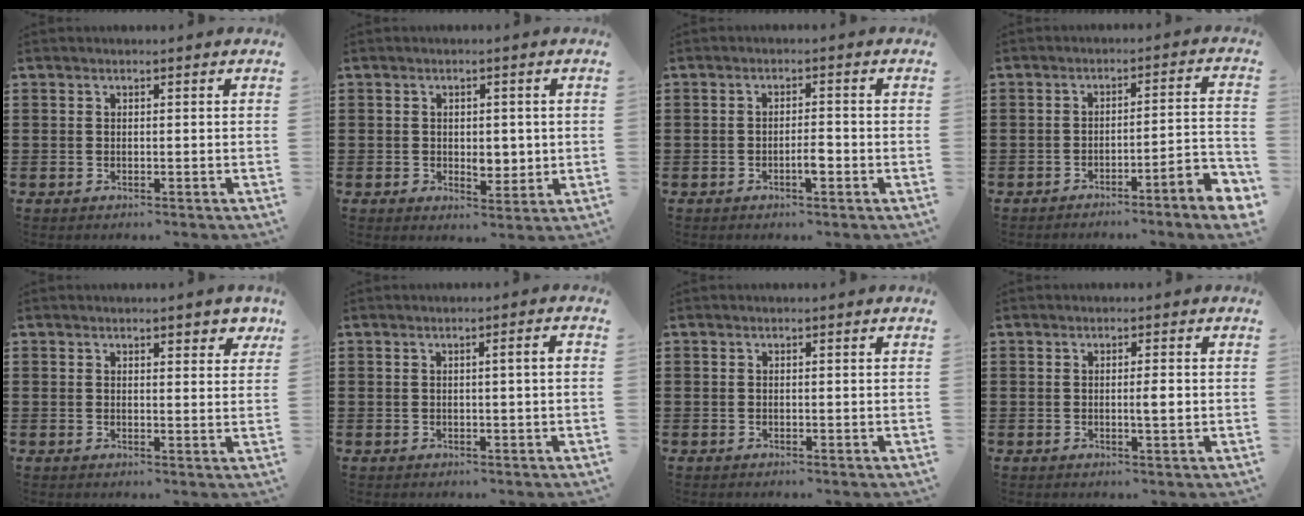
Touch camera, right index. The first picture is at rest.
{"total": 3.3, "force": [0.1, 2.3, 2.3], "torque": [-0.032, 0.002, -0.004]}
{"total": 2.7, "force": [-1.2, 0.5, 2.3], "torque": [-0.042, 0.003, -0.023]}
{"total": 4.6, "force": [-3.9, -0.4, 2.4], "torque": [-0.041, -0.012, -0.080]}
{"total": 2.1, "force": [1.6, 0.8, 1.1], "torque": [-0.010, 0.001, 0.025]}
{"total": 1.3, "force": [-0.2, -0.2, 1.3], "torque": [-0.020, -0.003, -0.005]}
{"total": 0.0}
{"total": 2.1, "force": [-0.2, 0.2, 2.1], "torque": [-0.037, -0.003, -0.004]}